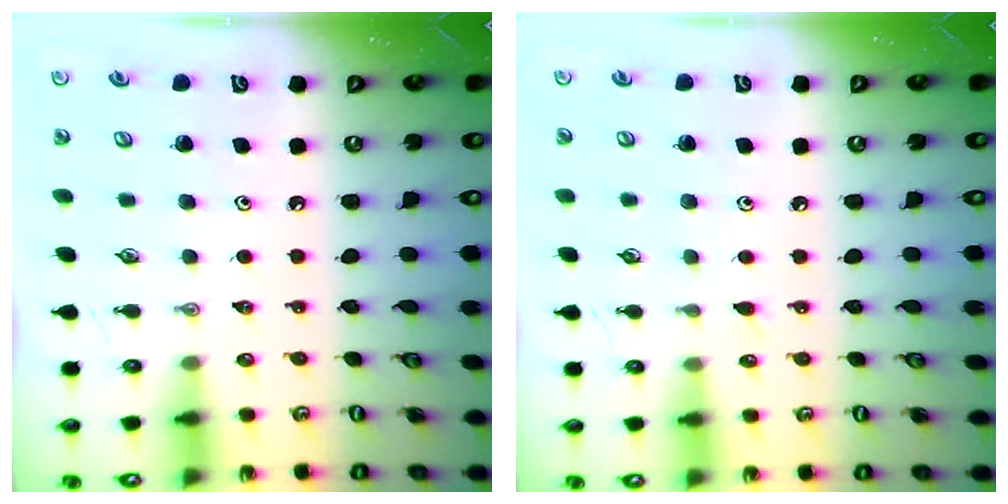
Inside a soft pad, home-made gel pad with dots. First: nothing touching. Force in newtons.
{"total": 2.5, "press": 2.4, "slide": 0.3}